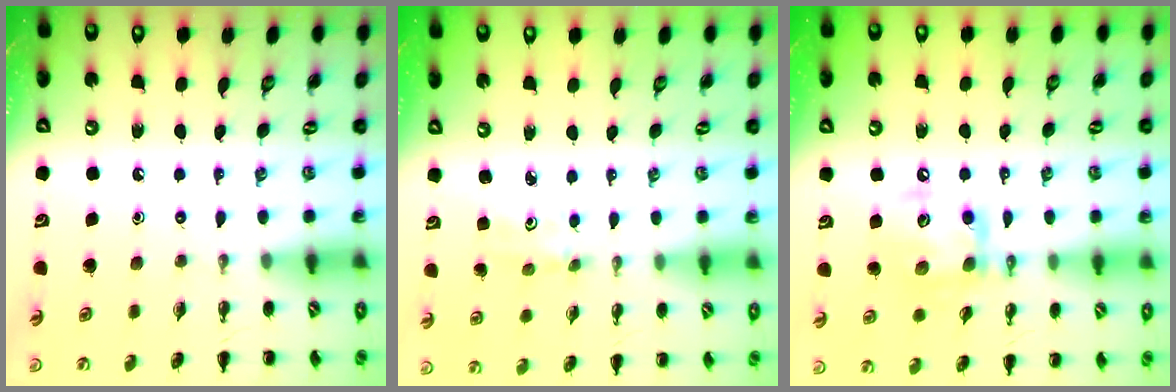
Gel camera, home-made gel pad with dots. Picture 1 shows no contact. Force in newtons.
{"total": 2.4, "press": 2.3, "slide": 0.7}
{"total": 13.6, "press": 13.5, "slide": 1.2}